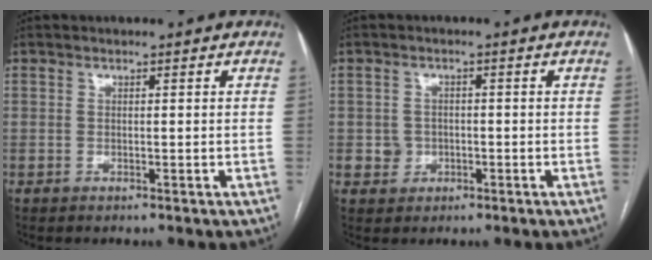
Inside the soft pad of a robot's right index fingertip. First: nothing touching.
{"total": 2.6, "force": [-0.5, 2.5, 0.6], "torque": [0.000, 0.007, -0.003]}